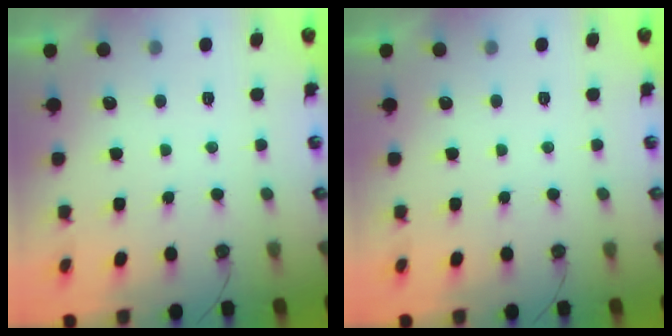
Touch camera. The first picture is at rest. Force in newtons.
{"total": 0.0}